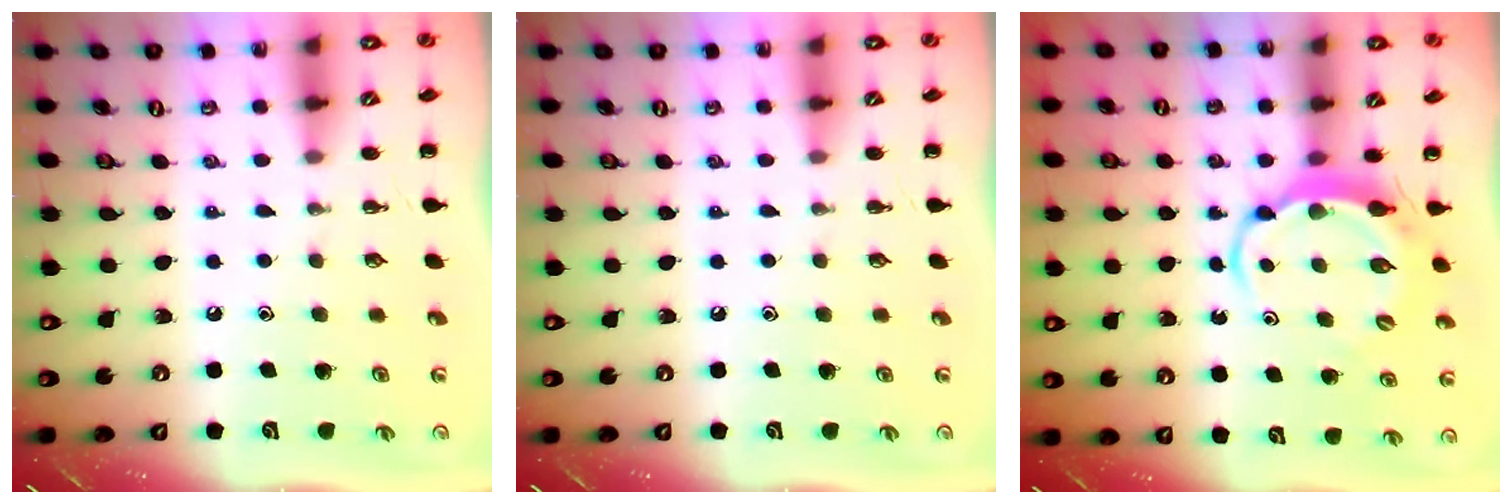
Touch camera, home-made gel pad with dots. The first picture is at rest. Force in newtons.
{"total": 0.0}
{"total": 6.2, "press": 6.1, "slide": 1.0}